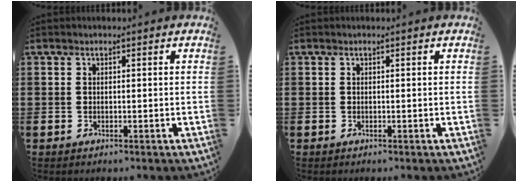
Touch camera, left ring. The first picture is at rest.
{"total": 0.0}